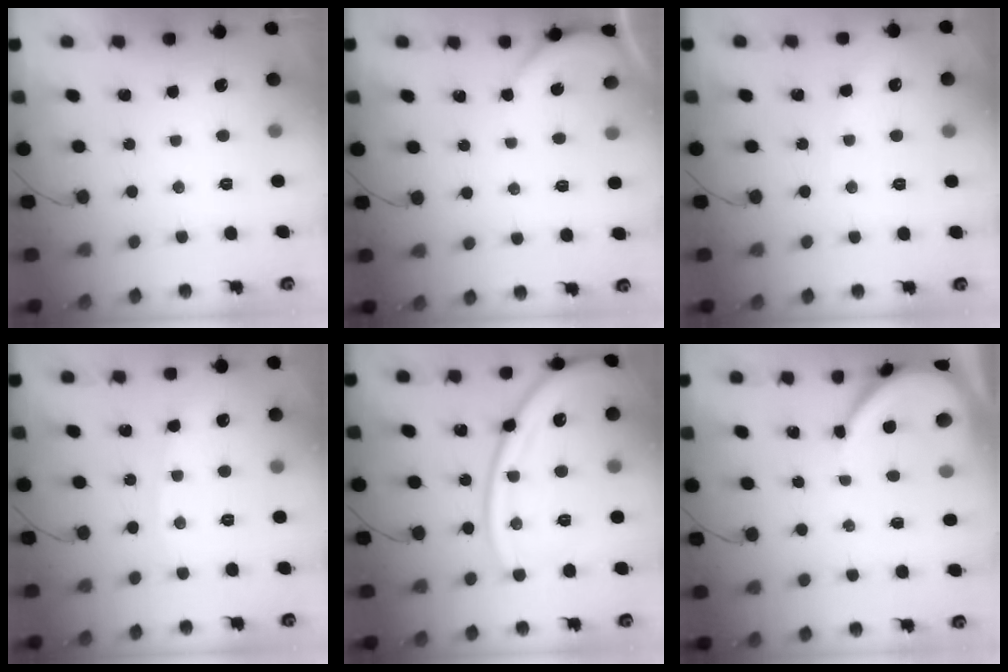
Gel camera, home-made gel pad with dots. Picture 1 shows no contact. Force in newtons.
{"total": 2.9, "press": 2.9, "slide": 0.4}
{"total": 2.7, "press": 2.7, "slide": 0.4}
{"total": 4.9, "press": 4.9, "slide": 0.5}
{"total": 19.1, "press": 19.0, "slide": 2.4}
{"total": 6.3, "press": 6.2, "slide": 0.6}